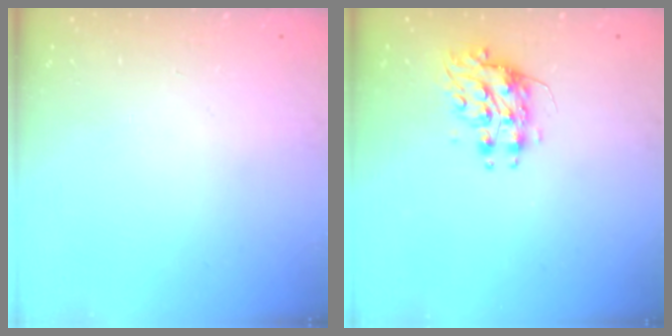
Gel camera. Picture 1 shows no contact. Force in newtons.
{"total": 8.1, "press": 8.1, "slide": 0.2}